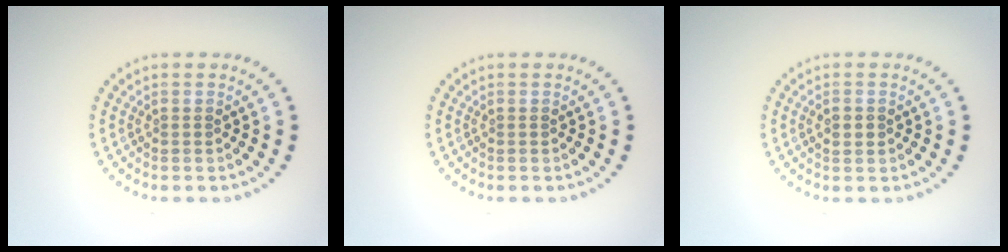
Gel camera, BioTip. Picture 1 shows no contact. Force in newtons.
{"total": 0.0}
{"total": 0.9, "press": 0.9, "slide": 0.1}